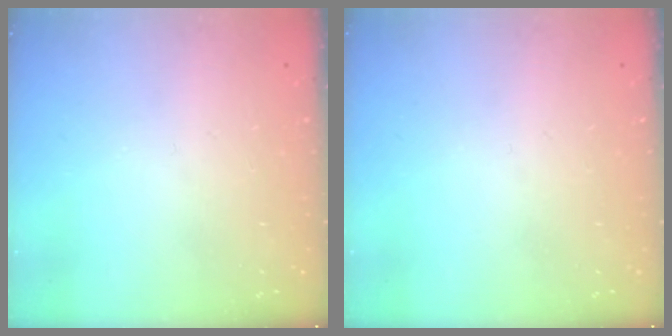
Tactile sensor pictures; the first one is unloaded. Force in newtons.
{"total": 0.0}